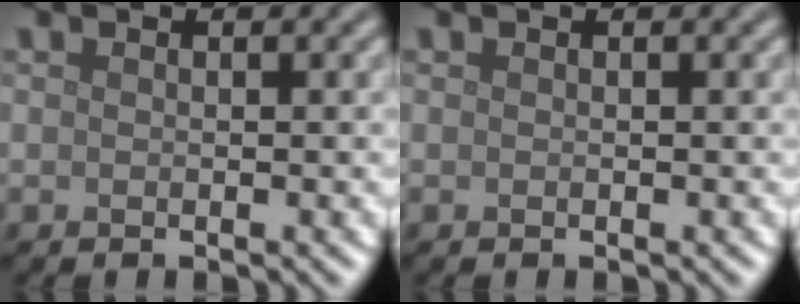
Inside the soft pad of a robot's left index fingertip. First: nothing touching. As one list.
[{"total": 0.0}]